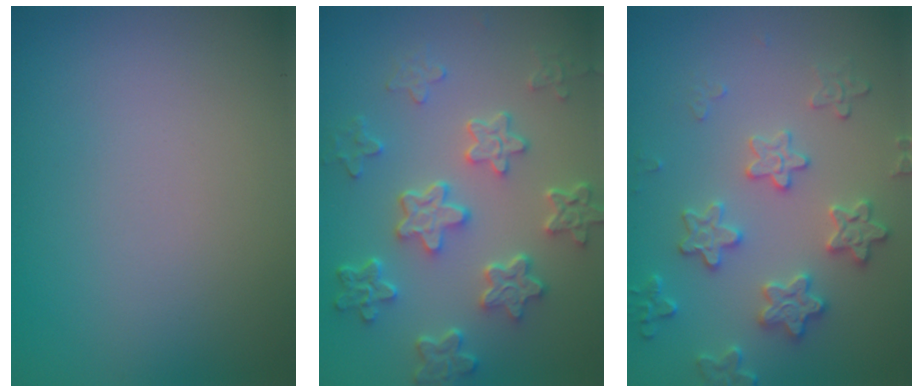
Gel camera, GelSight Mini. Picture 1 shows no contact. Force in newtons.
{"total": 5.6, "press": 4.3, "slide": 3.6}
{"total": 3.6, "press": 3.4, "slide": 1.2}